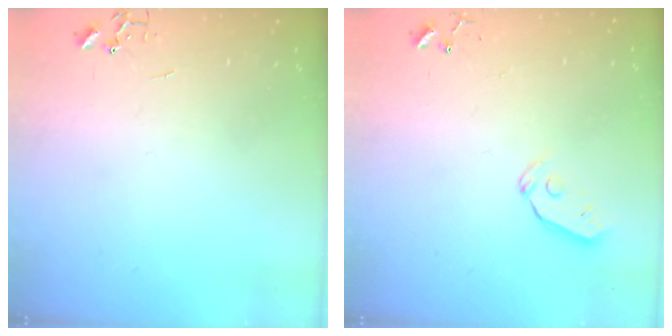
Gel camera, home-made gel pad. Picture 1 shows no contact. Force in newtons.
{"total": 5.6, "press": 5.6, "slide": 0.7}